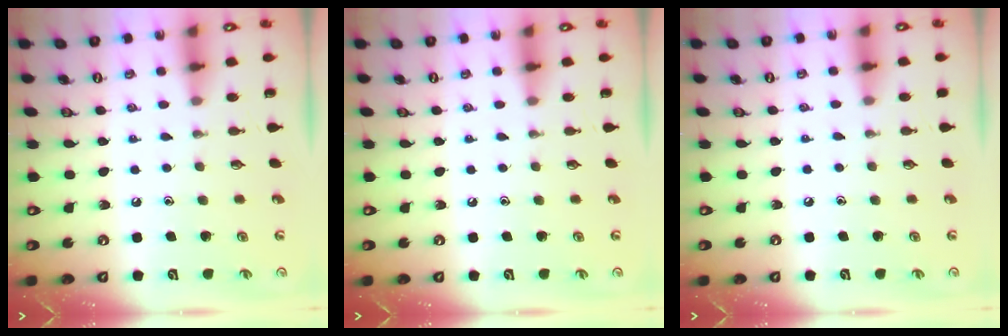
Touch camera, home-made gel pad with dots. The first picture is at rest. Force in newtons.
{"total": 0.0}
{"total": 0.0}